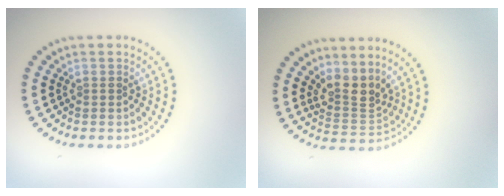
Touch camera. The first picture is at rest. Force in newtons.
{"total": 3.0, "press": 2.2, "slide": 2.1}